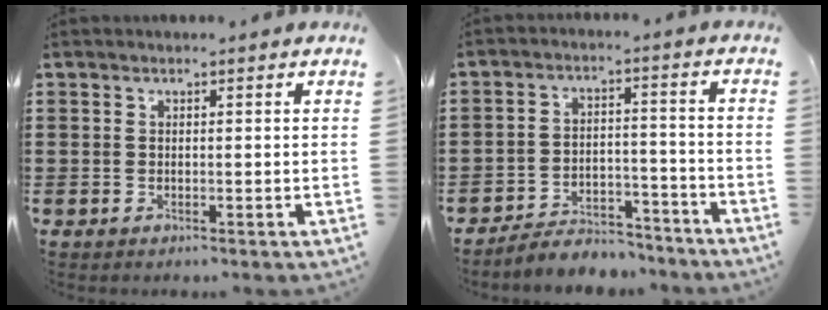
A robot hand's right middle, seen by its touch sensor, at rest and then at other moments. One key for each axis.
{"total": 5.5, "fx": -5.3, "fy": 1.1, "fz": 0.5, "tx": -0.008, "ty": 0.018, "tz": -0.108}